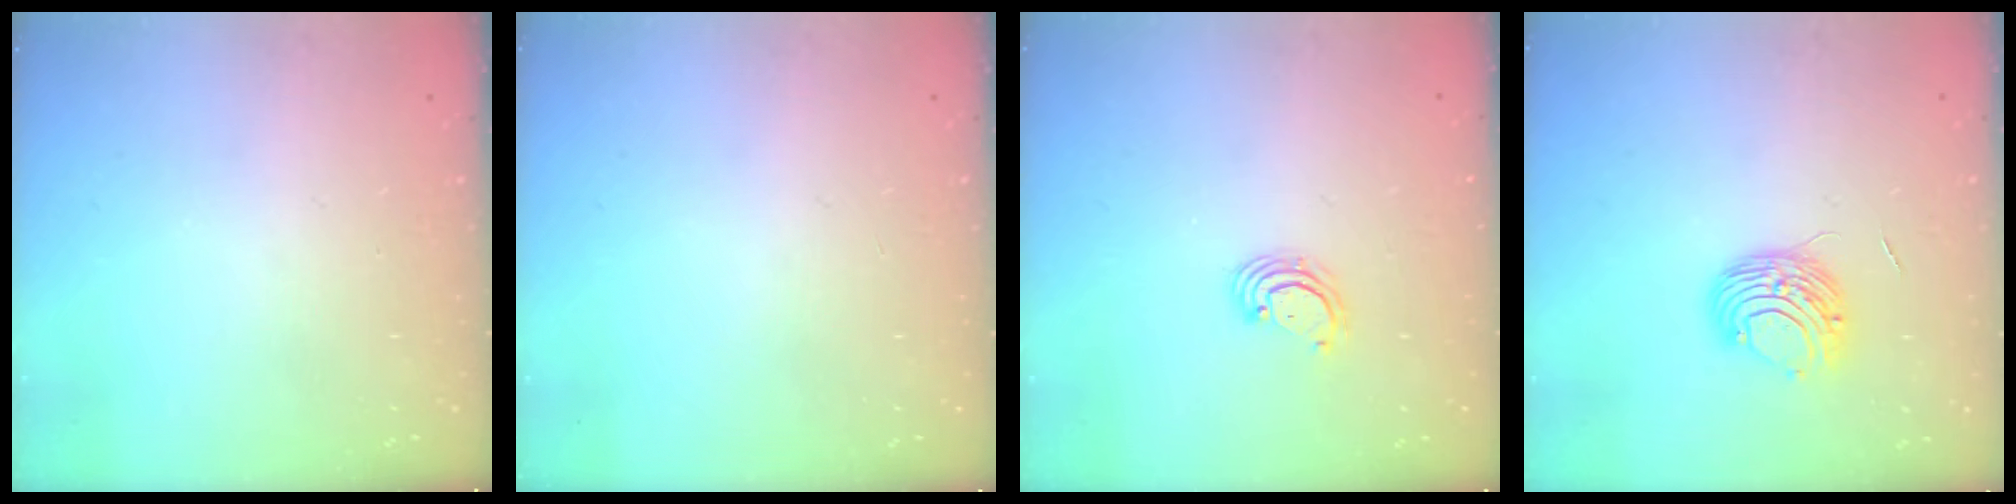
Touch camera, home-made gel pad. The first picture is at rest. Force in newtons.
{"total": 0.0}
{"total": 2.4, "press": 2.4, "slide": 0.2}
{"total": 8.7, "press": 8.6, "slide": 0.8}